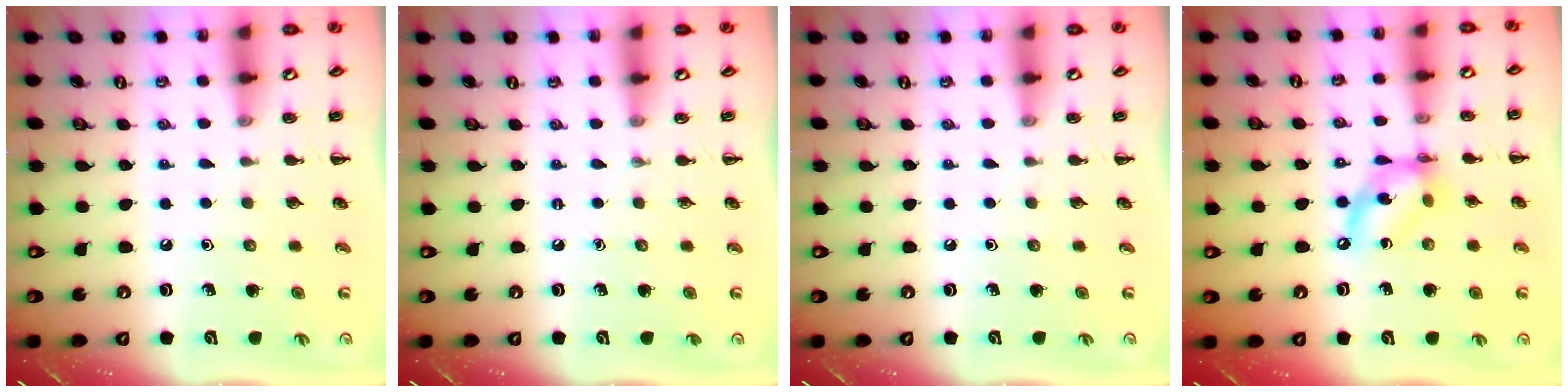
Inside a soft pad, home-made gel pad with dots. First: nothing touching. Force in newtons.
{"total": 0.0}
{"total": 0.0}
{"total": 11.4, "press": 11.0, "slide": 2.8}